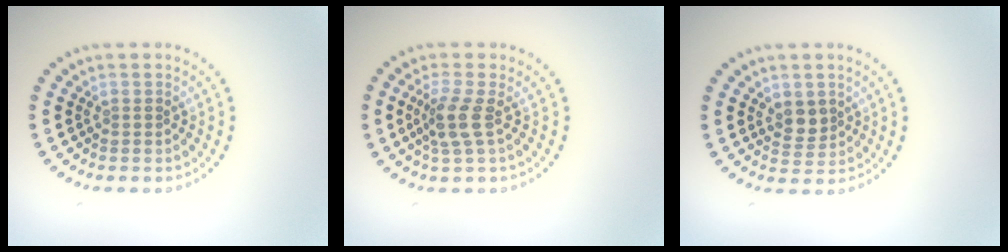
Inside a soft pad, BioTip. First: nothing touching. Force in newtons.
{"total": 2.6, "press": 2.0, "slide": 1.7}
{"total": 2.0, "press": 1.8, "slide": 0.9}